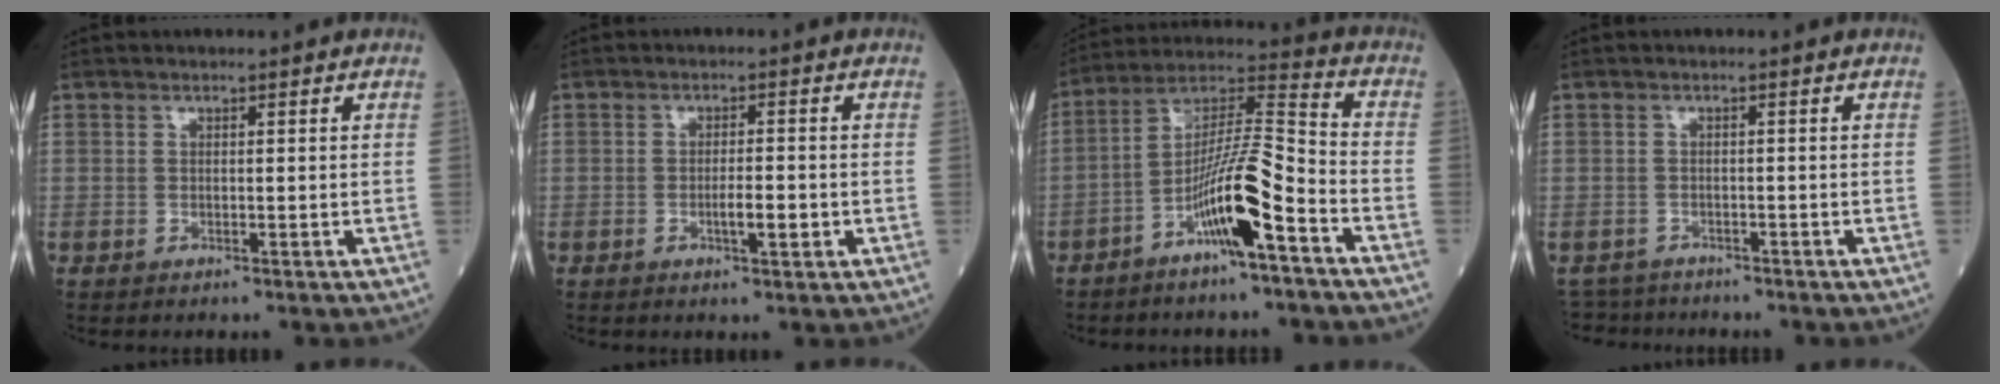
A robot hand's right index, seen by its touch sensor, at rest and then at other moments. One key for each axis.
{"total": 3.3, "fx": -0.9, "fy": 0.5, "fz": 3.2, "tx": -0.053, "ty": -0.001, "tz": -0.012}
{"total": 12.6, "fx": -6.1, "fy": 0.9, "fz": 11.0, "tx": -0.208, "ty": 0.010, "tz": -0.111}
{"total": 3.7, "fx": -3.4, "fy": 1.4, "fz": -0.8, "tx": 0.013, "ty": -0.005, "tz": -0.063}